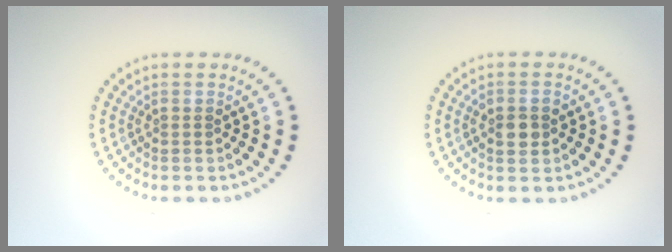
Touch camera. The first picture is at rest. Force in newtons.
{"total": 2.6, "press": 2.6, "slide": 0.3}